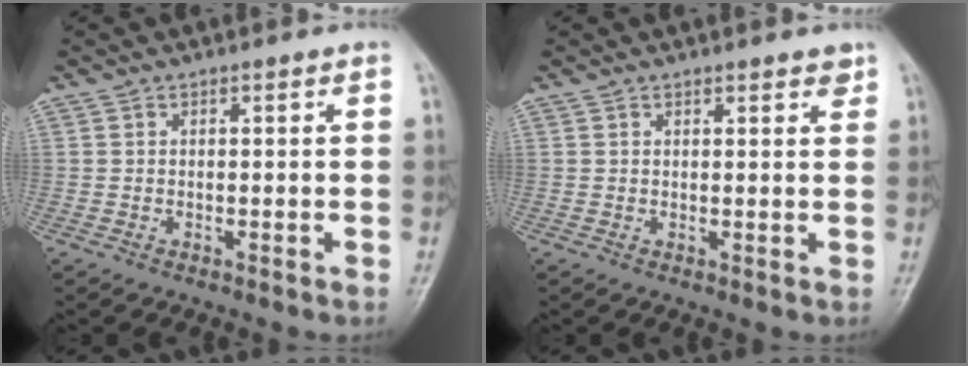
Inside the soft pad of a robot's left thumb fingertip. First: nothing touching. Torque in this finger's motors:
{"motor_torque": [0.03, 0.10, -0.03, -0.14, 0.05]}